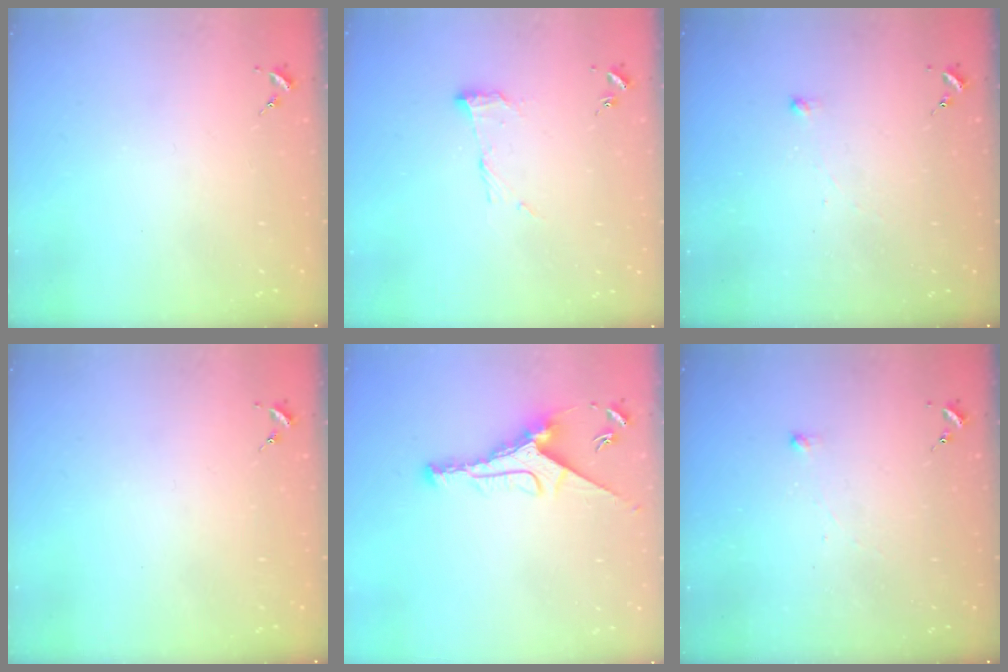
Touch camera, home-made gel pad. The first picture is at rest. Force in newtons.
{"total": 9.4, "press": 9.4, "slide": 0.2}
{"total": 2.5, "press": 2.5, "slide": 0.5}
{"total": 0.0}
{"total": 9.4, "press": 9.4, "slide": 0.3}
{"total": 2.5, "press": 2.5, "slide": 0.5}